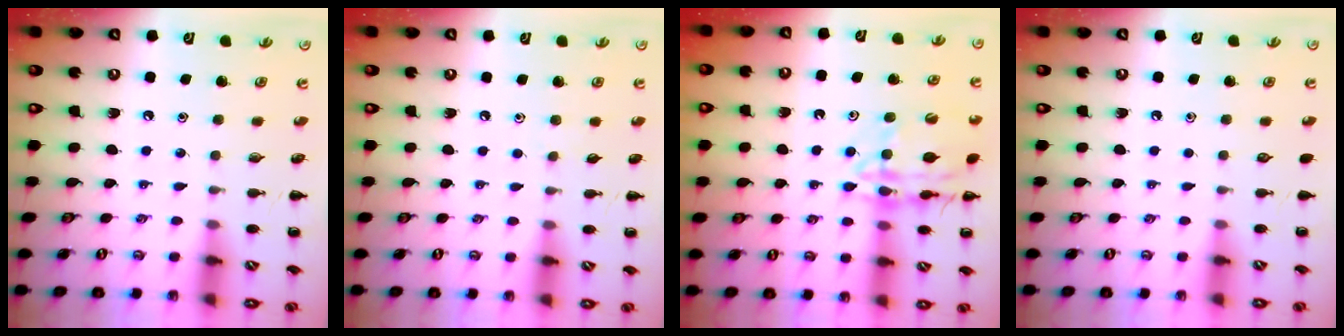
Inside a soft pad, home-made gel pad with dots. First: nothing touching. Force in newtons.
{"total": 2.9, "press": 2.7, "slide": 1.1}
{"total": 15.6, "press": 15.4, "slide": 2.3}
{"total": 0.0}